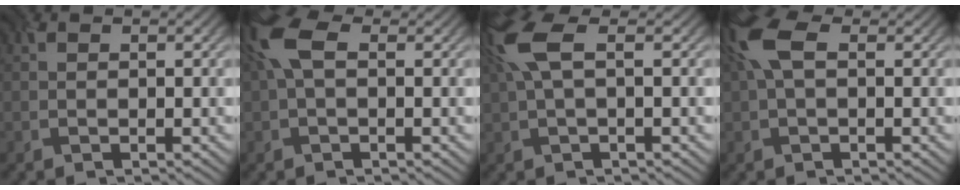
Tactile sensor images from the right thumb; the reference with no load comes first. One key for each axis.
{"total": 5.4, "fx": 1.4, "fy": 2.7, "fz": 4.4, "tx": -0.109, "ty": 0.013, "tz": 0.016}
{"total": 5.2, "fx": 1.6, "fy": 1.5, "fz": 4.8, "tx": -0.119, "ty": 0.010, "tz": 0.024}
{"total": 5.6, "fx": 1.6, "fy": 2.7, "fz": 4.6, "tx": -0.113, "ty": 0.012, "tz": 0.022}